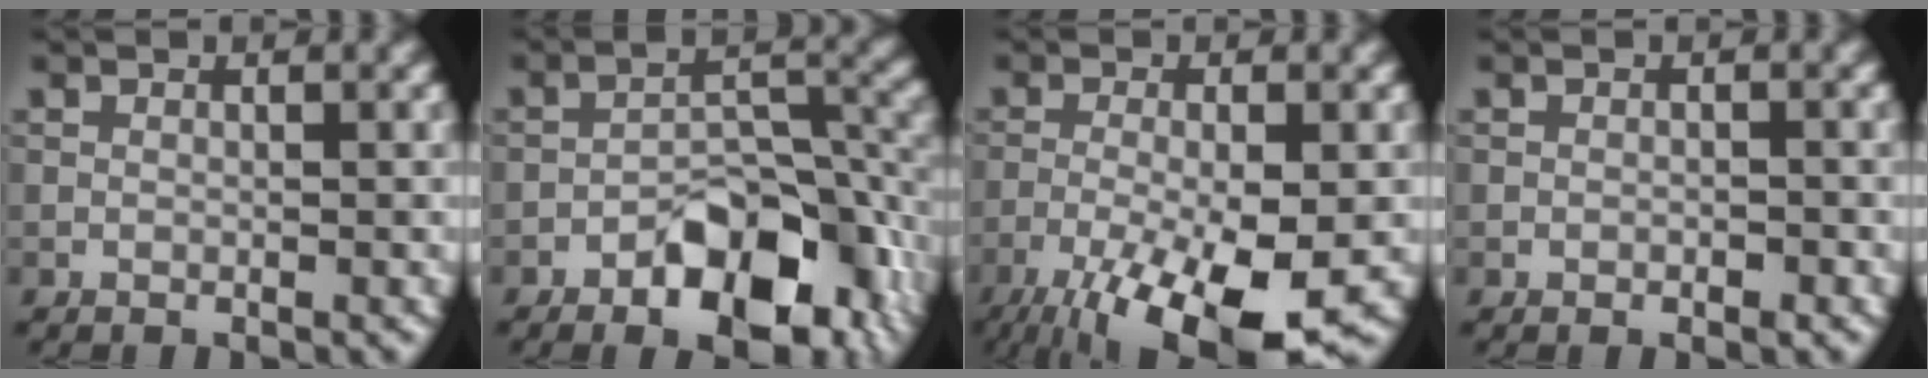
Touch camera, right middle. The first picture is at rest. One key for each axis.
{"total": 9.5, "fx": -5.1, "fy": 4.6, "fz": 6.6, "tx": -0.088, "ty": 0.007, "tz": -0.082}
{"total": 10.7, "fx": -5.5, "fy": 3.0, "fz": 8.7, "tx": -0.159, "ty": -0.024, "tz": -0.091}
{"total": 0.8, "fx": -0.4, "fy": 0.4, "fz": 0.6, "tx": -0.007, "ty": 0.001, "tz": -0.006}